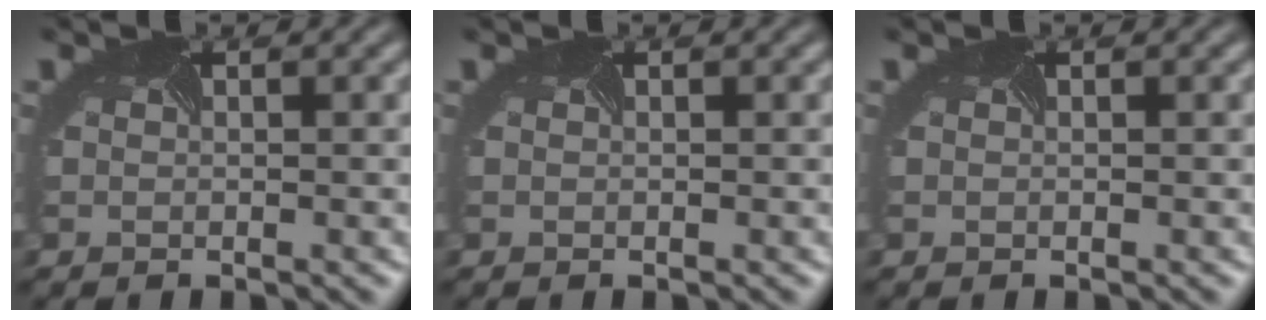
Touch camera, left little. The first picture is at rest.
{"total": 0.0}
{"total": 0.0}